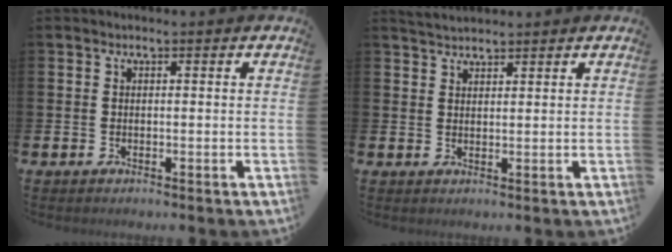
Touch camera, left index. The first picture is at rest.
{"total": 2.7, "force": [2.6, 0.6, 0.6], "torque": [-0.016, -0.004, 0.049]}